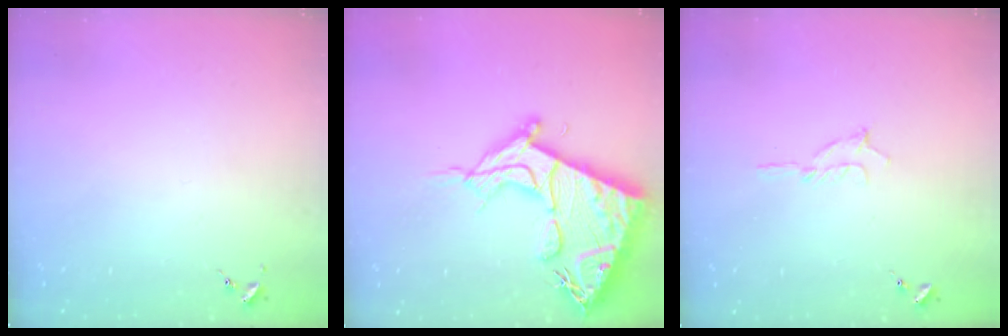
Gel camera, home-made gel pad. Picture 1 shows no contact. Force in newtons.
{"total": 19.5, "press": 19.4, "slide": 1.8}
{"total": 5.0, "press": 5.0, "slide": 0.6}